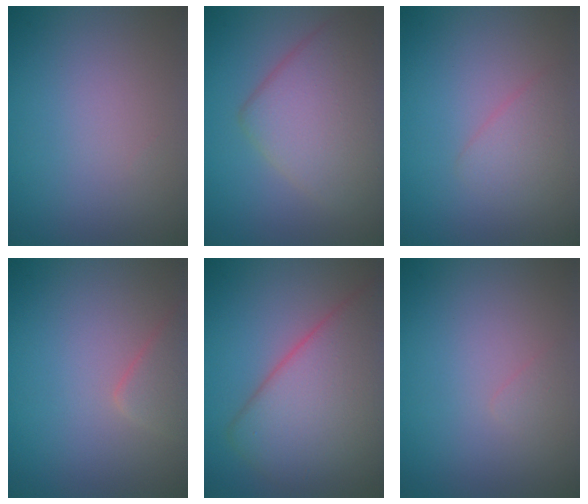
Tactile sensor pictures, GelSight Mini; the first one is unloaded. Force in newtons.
{"total": 6.7, "press": 6.7, "slide": 0.2}
{"total": 1.9, "press": 1.8, "slide": 0.1}
{"total": 2.1, "press": 2.1, "slide": 0.2}
{"total": 9.2, "press": 9.2, "slide": 0.4}
{"total": 0.6, "press": 0.6, "slide": 0.1}